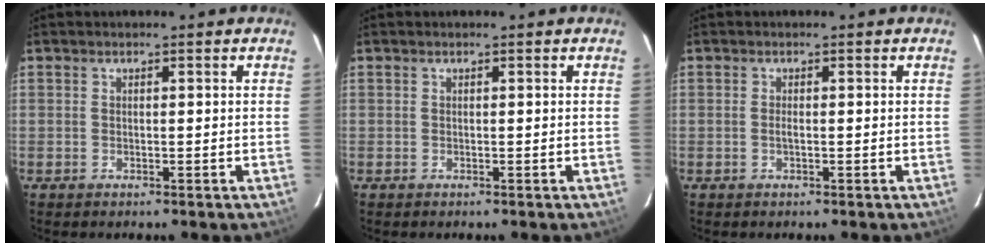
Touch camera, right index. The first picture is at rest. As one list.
[{"total": 0.0}, {"total": 0.7, "force": [-0.2, 0.1, 0.7], "torque": [-0.013, -0.002, -0.003]}]